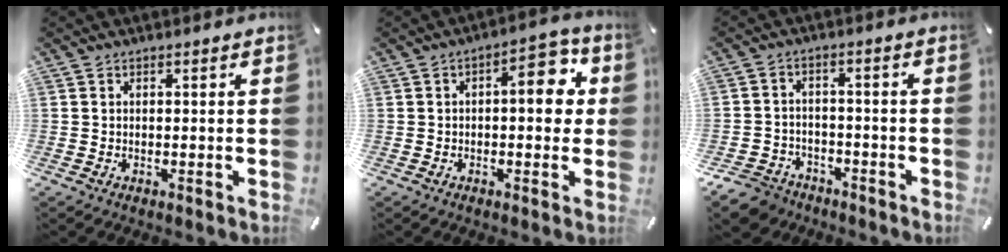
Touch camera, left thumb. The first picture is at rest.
{"total": 9.5, "force": [1.2, 4.8, 8.1], "torque": [-0.098, 0.001, 0.008]}
{"total": 6.2, "force": [-4.6, 4.0, 1.4], "torque": [-0.034, 0.024, -0.091]}